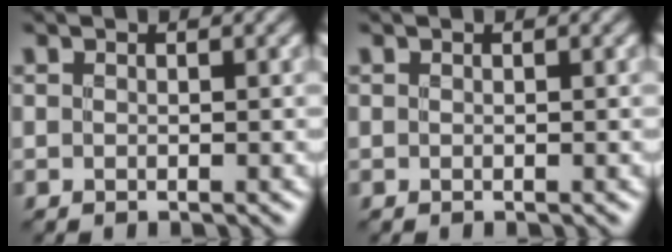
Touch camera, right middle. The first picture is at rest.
{"total": 0.0}